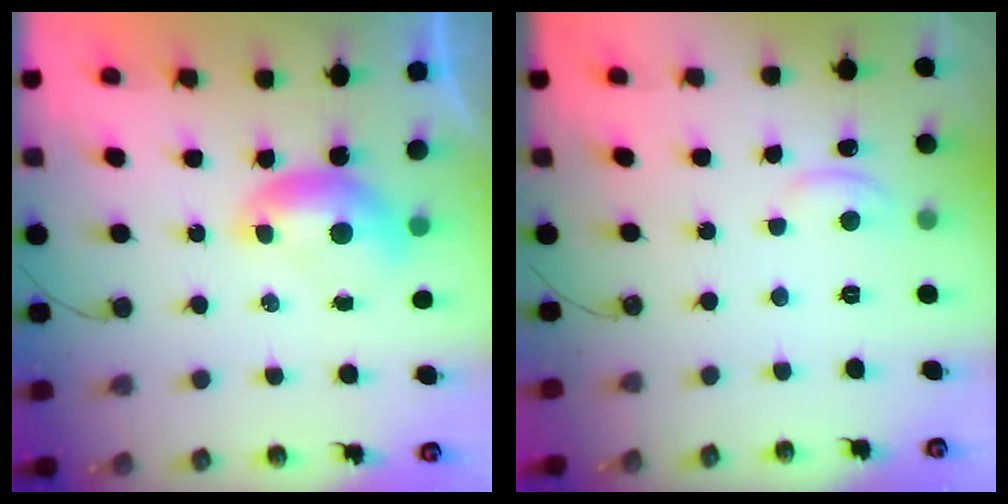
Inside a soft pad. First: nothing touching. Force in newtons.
{"total": 1.9, "press": 1.9, "slide": 0.1}